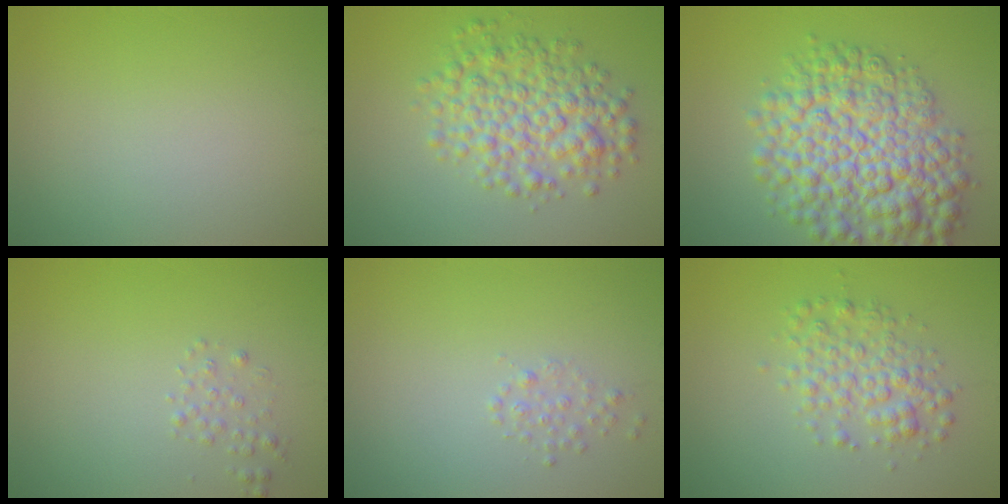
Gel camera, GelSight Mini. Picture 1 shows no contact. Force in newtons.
{"total": 5.7, "press": 5.7, "slide": 0.1}
{"total": 10.0, "press": 10.0, "slide": 0.3}
{"total": 1.0, "press": 1.0, "slide": 0.1}
{"total": 1.0, "press": 1.0, "slide": 0.1}
{"total": 3.2, "press": 3.2, "slide": 0.0}